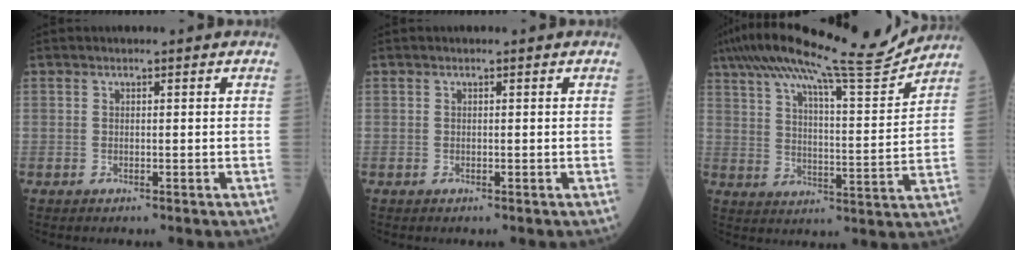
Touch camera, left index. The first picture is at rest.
{"total": 0.0}
{"total": 18.8, "force": [16.7, 0.0, 8.7], "torque": [-0.153, -0.008, 0.248]}